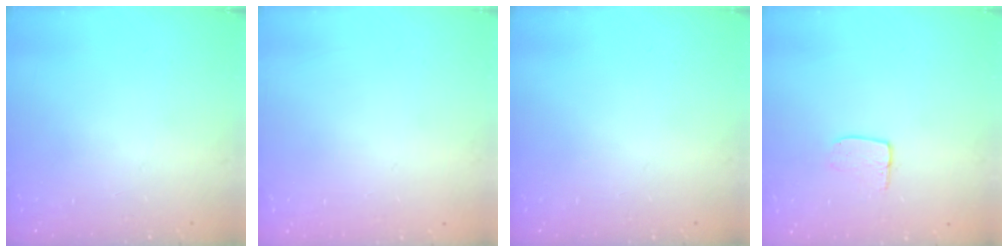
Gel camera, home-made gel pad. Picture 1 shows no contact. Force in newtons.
{"total": 0.0}
{"total": 0.0}
{"total": 6.1, "press": 6.1, "slide": 0.4}